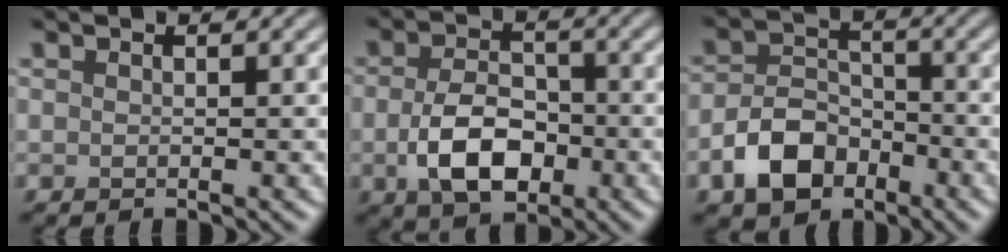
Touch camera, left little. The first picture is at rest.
{"total": 6.0, "force": [-1.8, 3.8, 4.4], "torque": [-0.090, -0.008, -0.035]}
{"total": 5.3, "force": [-3.0, 3.4, 2.7], "torque": [-0.047, 0.000, -0.062]}